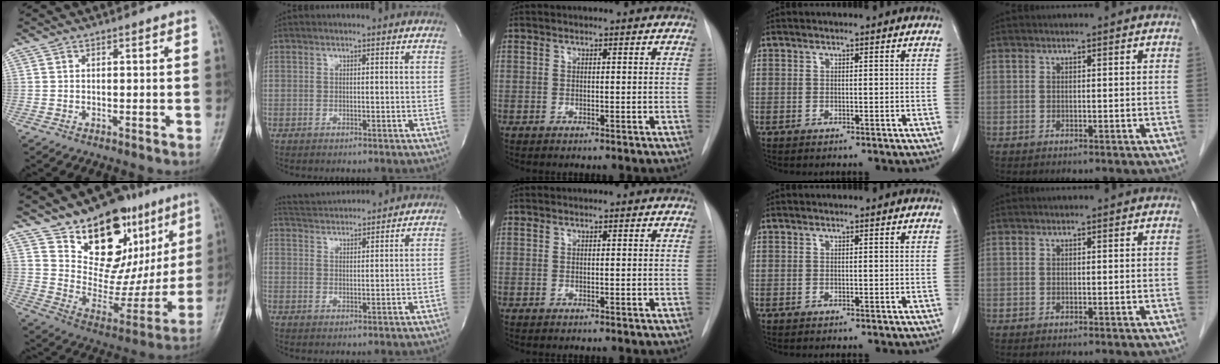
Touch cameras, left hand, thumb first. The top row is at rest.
{"thumb": {"total": 23.4, "force": [13.0, 13.5, 14.0], "torque": [-0.140, -0.048, 0.217]}, "index": {"total": 8.3, "force": [8.1, 0.1, 1.7], "torque": [-0.042, 0.024, 0.132]}}